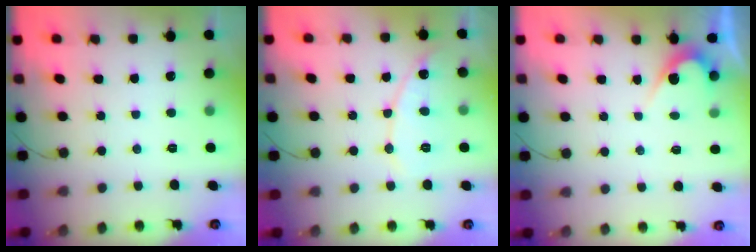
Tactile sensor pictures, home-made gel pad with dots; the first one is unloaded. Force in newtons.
{"total": 9.2, "press": 9.2, "slide": 0.9}
{"total": 3.8, "press": 3.8, "slide": 0.2}